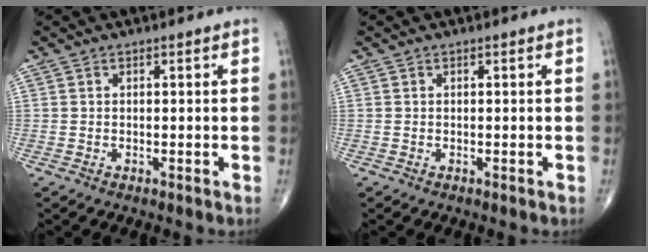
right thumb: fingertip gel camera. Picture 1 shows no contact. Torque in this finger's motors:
{"motor_torque": [-0.09, 0.09, 0.10, 0.08, 0.00]}